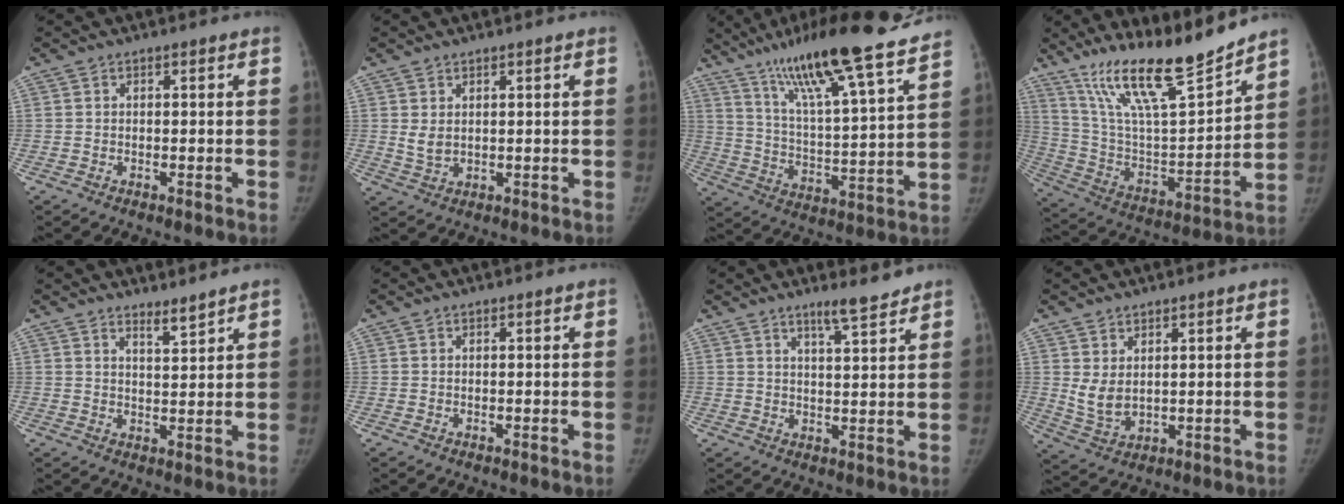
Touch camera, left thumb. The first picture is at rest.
{"total": 2.9, "force": [1.1, 1.7, 2.0], "torque": [-0.032, -0.012, 0.030]}
{"total": 23.4, "force": [17.7, 2.5, 15.1], "torque": [-0.230, -0.058, 0.294]}
{"total": 20.7, "force": [16.7, 3.0, 11.7], "torque": [-0.171, -0.092, 0.302]}
{"total": 3.1, "force": [2.8, 0.2, 1.2], "torque": [-0.015, -0.031, 0.050]}
{"total": 0.0}
{"total": 5.6, "force": [4.6, 0.6, 3.1], "torque": [-0.043, -0.035, 0.072]}
{"total": 5.5, "force": [1.9, 3.1, 4.1], "torque": [-0.069, -0.018, 0.051]}